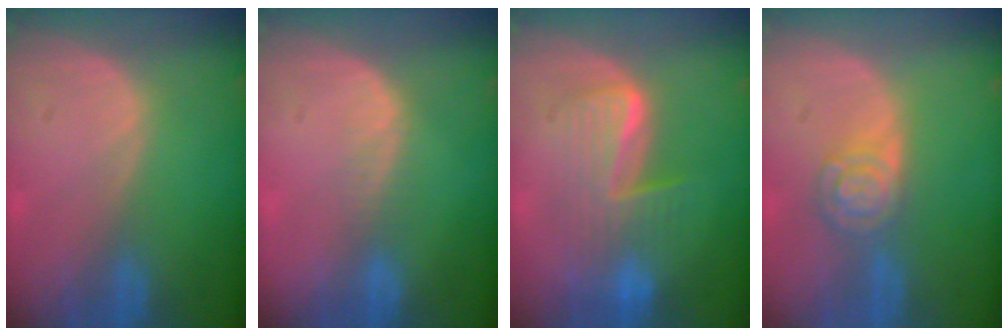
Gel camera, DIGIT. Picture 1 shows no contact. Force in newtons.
{"total": 2.3, "press": 1.6, "slide": 1.6}
{"total": 7.3, "press": 7.3, "slide": 0.2}
{"total": 5.4, "press": 4.7, "slide": 2.5}